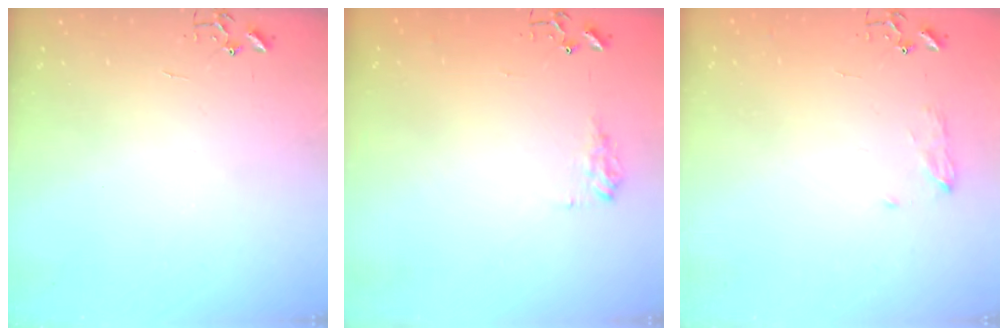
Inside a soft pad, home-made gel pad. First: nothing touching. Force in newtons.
{"total": 8.0, "press": 8.0, "slide": 0.4}
{"total": 8.4, "press": 8.4, "slide": 0.9}